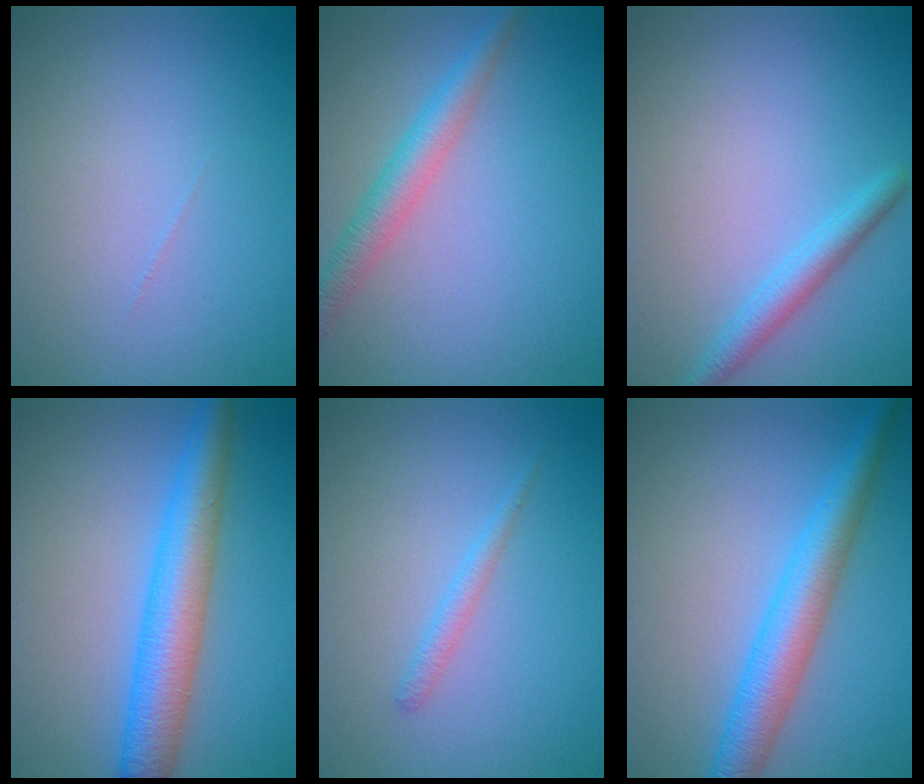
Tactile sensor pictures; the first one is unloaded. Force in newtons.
{"total": 3.4, "press": 3.4, "slide": 0.1}
{"total": 2.3, "press": 2.3, "slide": 0.1}
{"total": 5.8, "press": 5.8, "slide": 0.1}
{"total": 1.2, "press": 1.2, "slide": 0.0}
{"total": 5.2, "press": 5.2, "slide": 0.1}